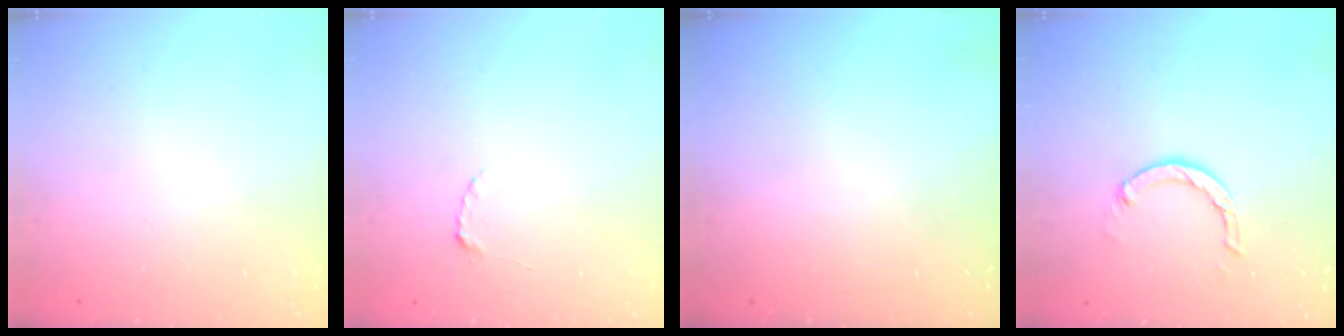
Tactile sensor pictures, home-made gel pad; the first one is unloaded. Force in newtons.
{"total": 2.2, "press": 2.2, "slide": 0.3}
{"total": 0.0}
{"total": 4.0, "press": 4.0, "slide": 0.4}